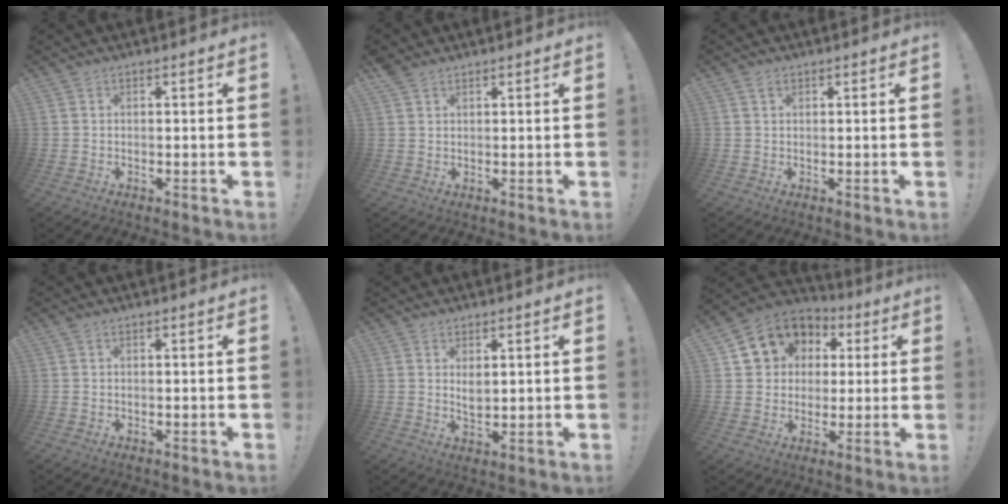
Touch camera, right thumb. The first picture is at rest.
{"total": 2.5, "force": [1.9, 1.4, 0.9], "torque": [-0.020, -0.006, 0.037]}
{"total": 1.6, "force": [1.0, 0.9, 0.7], "torque": [-0.007, -0.002, 0.017]}
{"total": 0.5, "force": [0.3, 0.3, 0.2], "torque": [-0.013, 0.005, 0.007]}
{"total": 3.6, "force": [1.9, 2.1, 2.3], "torque": [-0.027, -0.014, 0.031]}
{"total": 11.6, "force": [4.5, 10.1, 3.4], "torque": [-0.049, -0.028, 0.098]}